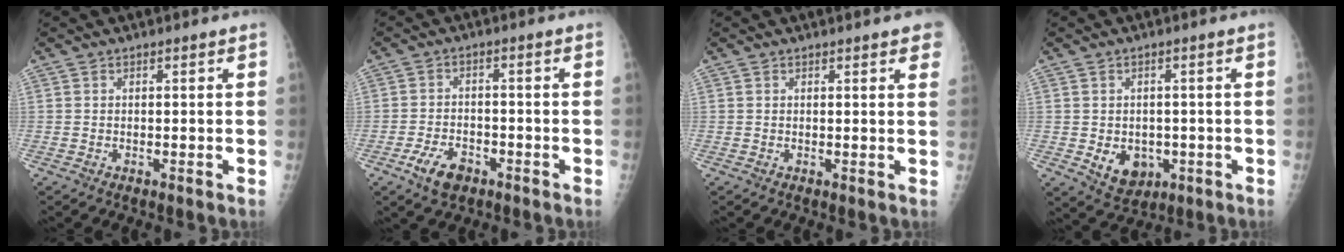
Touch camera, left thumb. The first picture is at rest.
{"total": 5.9, "force": [-3.4, 3.4, 3.5], "torque": [-0.060, 0.018, -0.057]}
{"total": 4.8, "force": [3.1, 1.1, 3.5], "torque": [-0.027, 0.001, 0.029]}
{"total": 6.4, "force": [-1.4, 5.0, 3.7], "torque": [-0.034, 0.001, -0.005]}